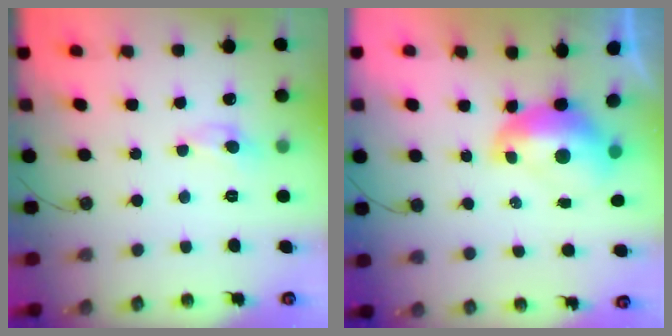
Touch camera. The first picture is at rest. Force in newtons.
{"total": 2.8, "press": 2.7, "slide": 0.7}